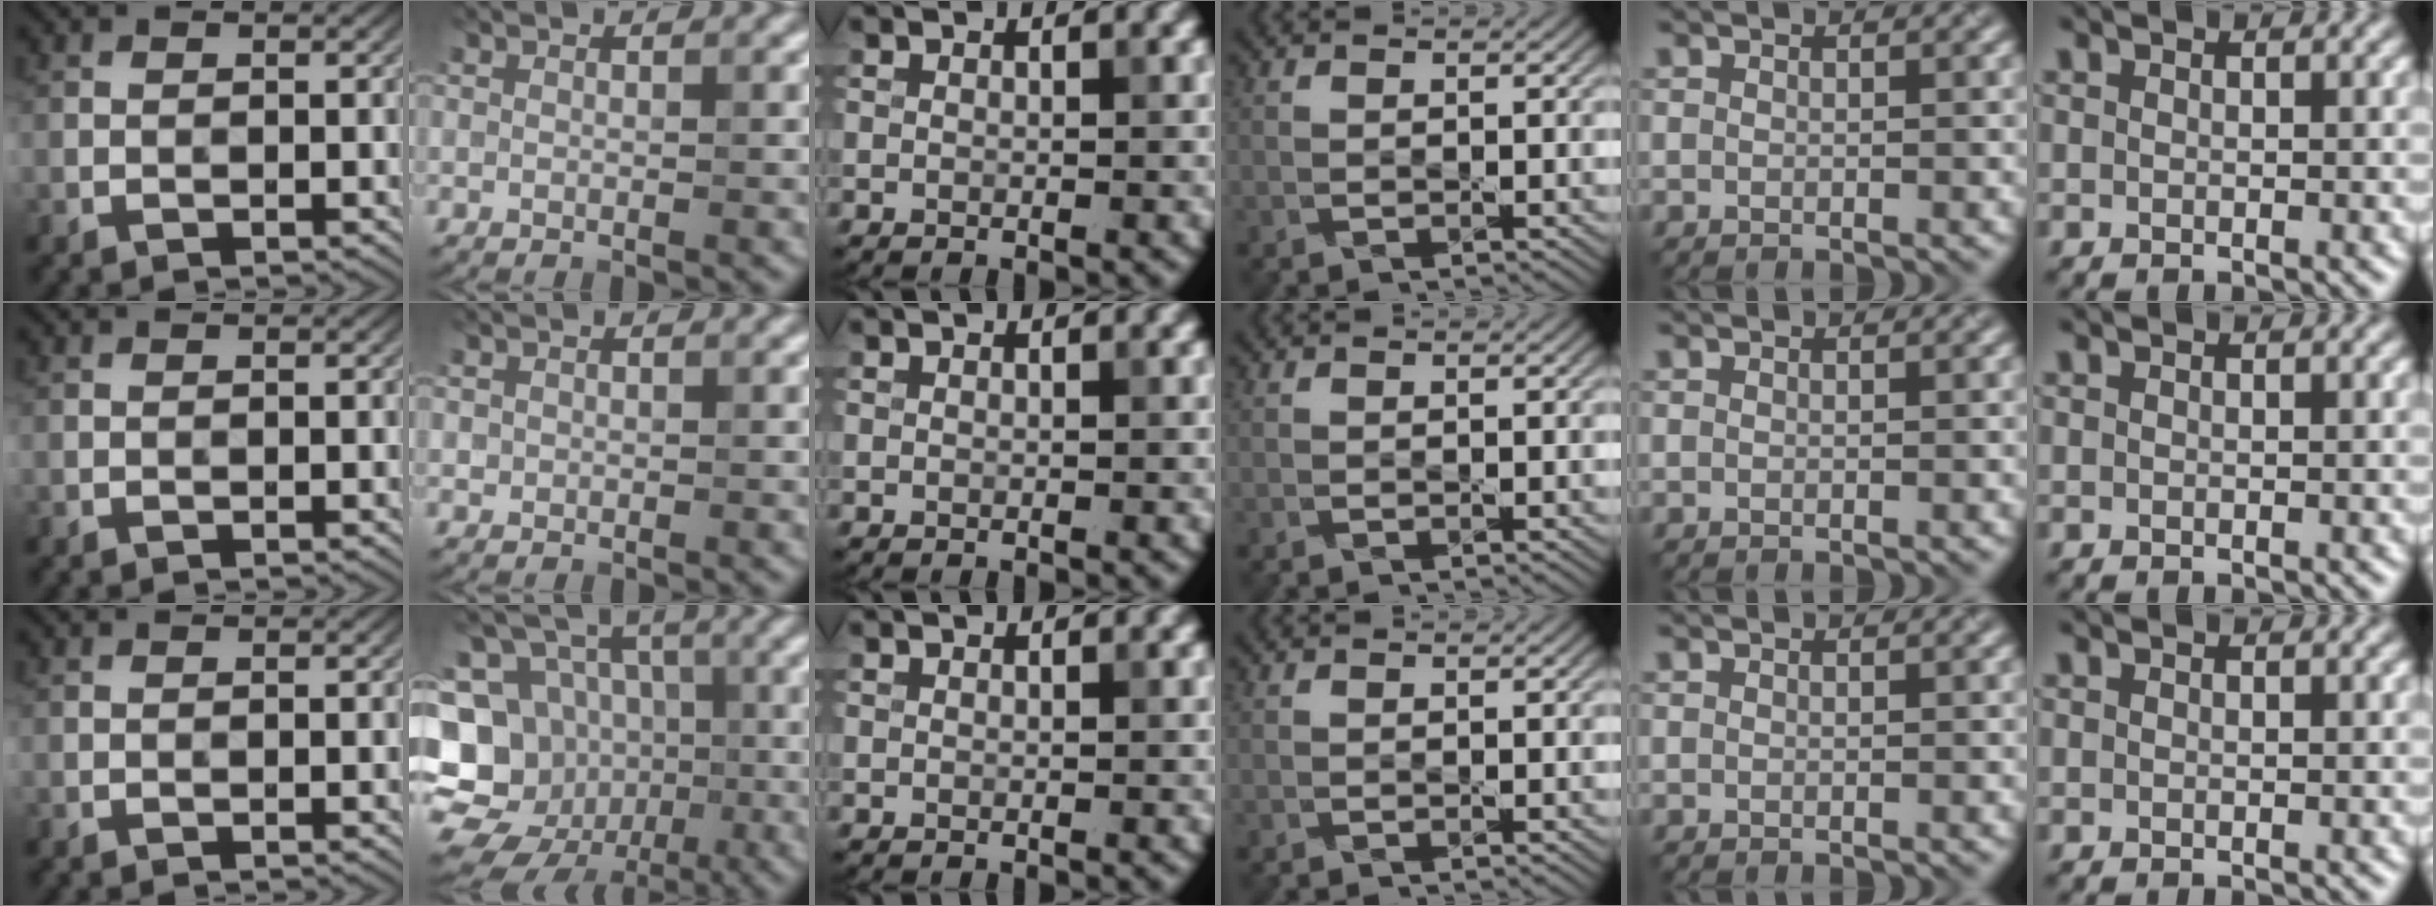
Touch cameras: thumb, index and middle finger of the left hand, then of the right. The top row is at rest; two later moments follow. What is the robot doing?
{"motion": "press", "object": "toy piano key"}